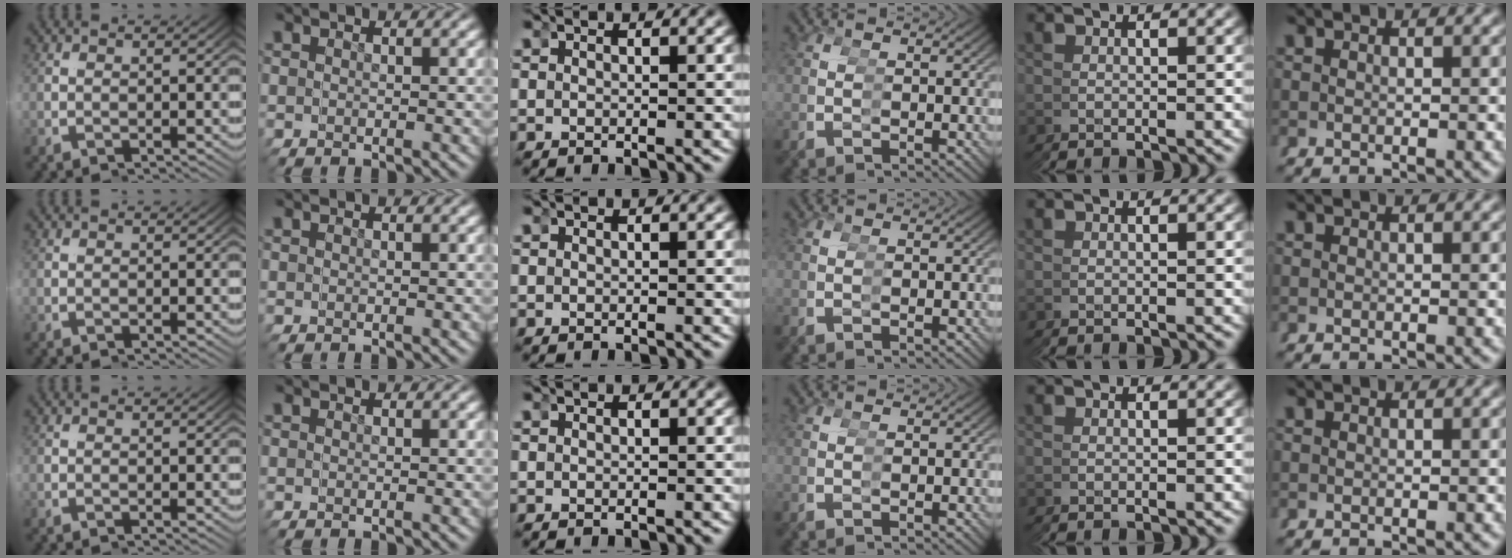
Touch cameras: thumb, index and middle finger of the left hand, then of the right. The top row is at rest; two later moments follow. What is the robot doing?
{"motion": "reach", "object": "sticker"}